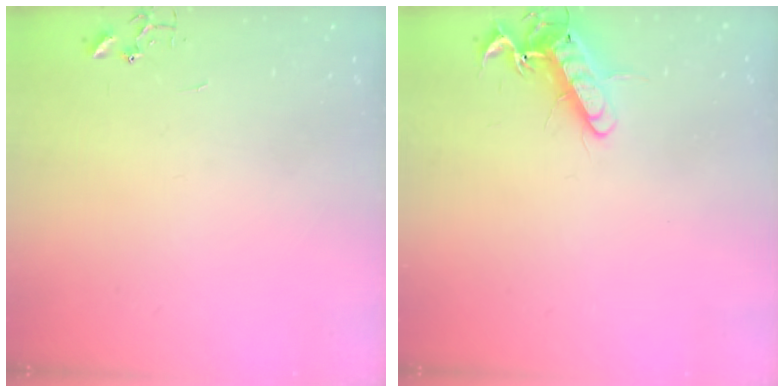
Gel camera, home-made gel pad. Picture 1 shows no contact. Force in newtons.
{"total": 13.6, "press": 13.6, "slide": 1.4}